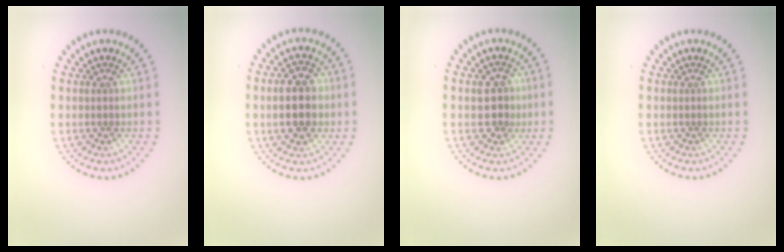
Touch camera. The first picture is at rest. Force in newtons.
{"total": 5.2, "press": 5.2, "slide": 0.2}
{"total": 2.9, "press": 2.9, "slide": 0.7}
{"total": 0.0}